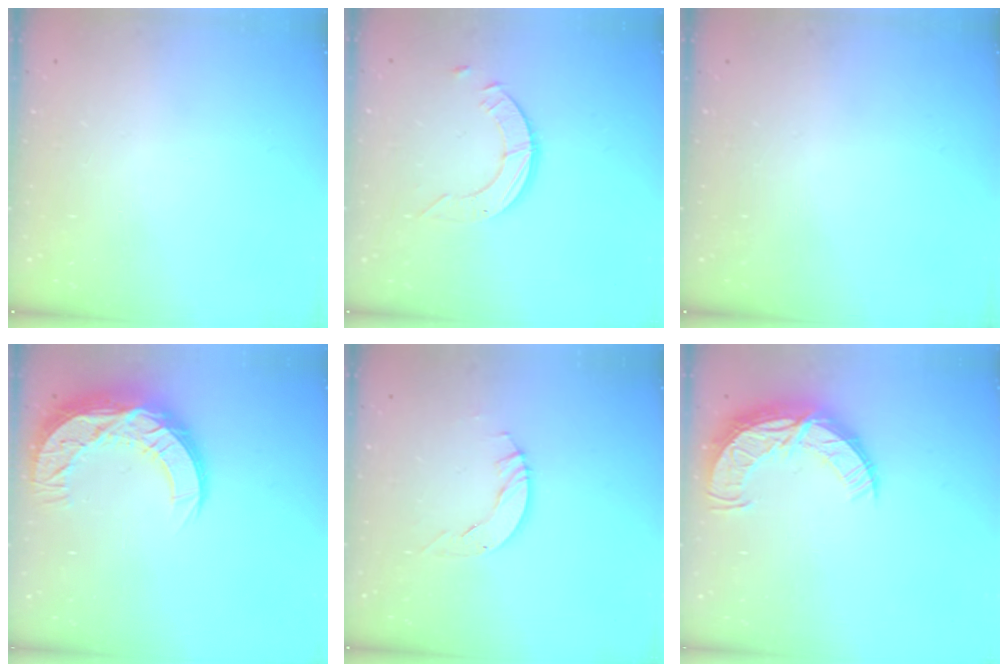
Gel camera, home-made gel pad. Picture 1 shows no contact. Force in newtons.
{"total": 3.9, "press": 3.9, "slide": 0.3}
{"total": 0.0}
{"total": 16.0, "press": 16.0, "slide": 1.3}
{"total": 4.9, "press": 4.9, "slide": 0.5}
{"total": 12.4, "press": 12.4, "slide": 1.0}